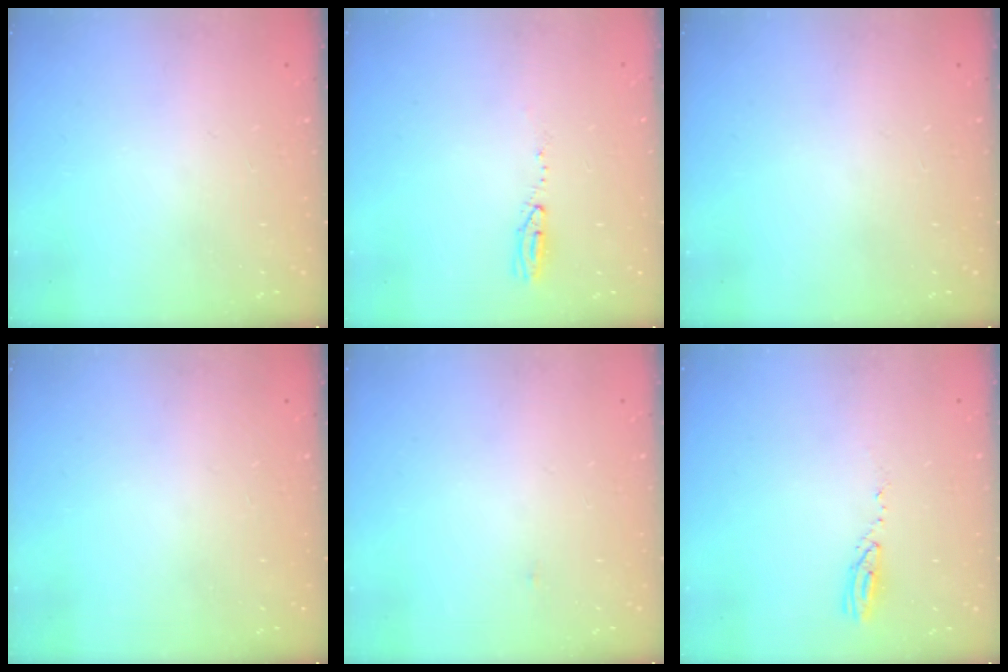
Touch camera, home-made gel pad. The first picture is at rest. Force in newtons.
{"total": 15.0, "press": 4.7, "slide": 14.2}
{"total": 0.0}
{"total": 0.0}
{"total": 9.0, "press": 1.8, "slide": 8.9}
{"total": 3.8, "press": 3.8, "slide": 0.2}